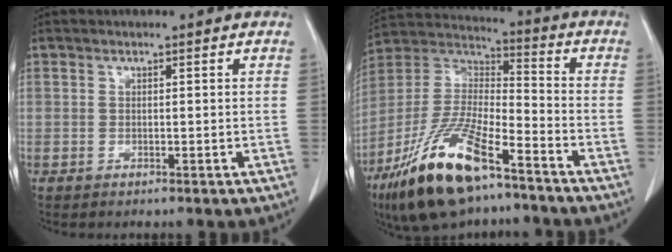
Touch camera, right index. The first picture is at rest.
{"total": 19.0, "force": [-11.9, 5.1, 13.8], "torque": [-0.304, -0.020, -0.222]}